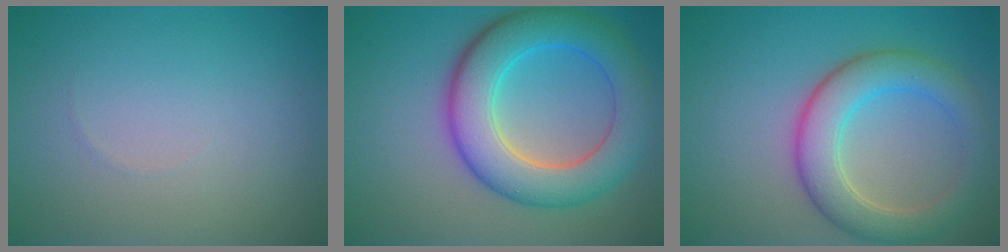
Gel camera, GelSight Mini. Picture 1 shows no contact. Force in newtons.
{"total": 8.5, "press": 8.5, "slide": 0.6}
{"total": 5.8, "press": 5.8, "slide": 0.4}